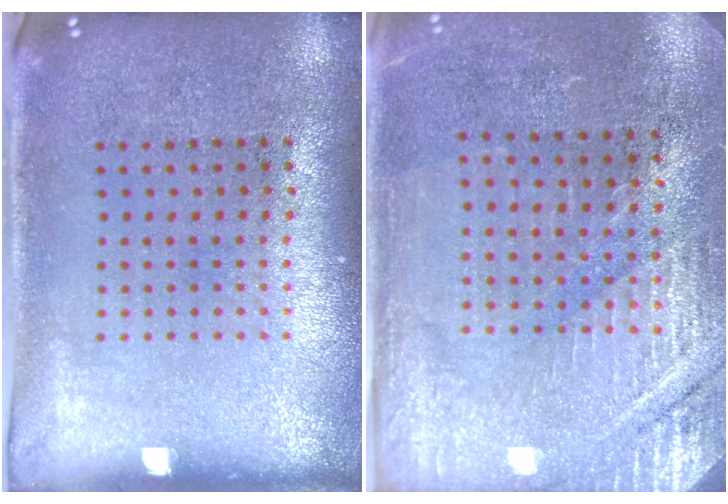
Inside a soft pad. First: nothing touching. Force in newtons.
{"total": 2.9, "press": 2.9, "slide": 0.3}